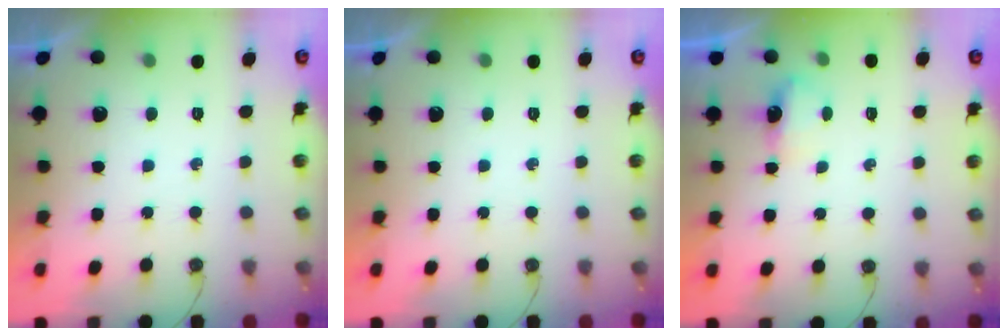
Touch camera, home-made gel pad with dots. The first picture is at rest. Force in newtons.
{"total": 0.0}
{"total": 11.7, "press": 4.2, "slide": 10.9}